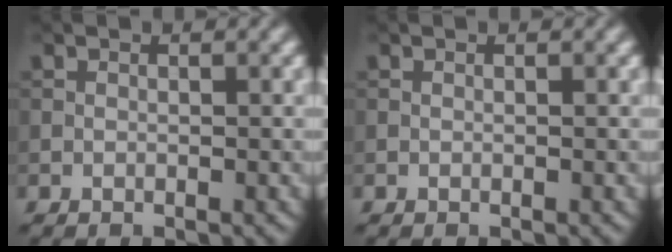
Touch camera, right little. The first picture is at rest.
{"total": 0.0}